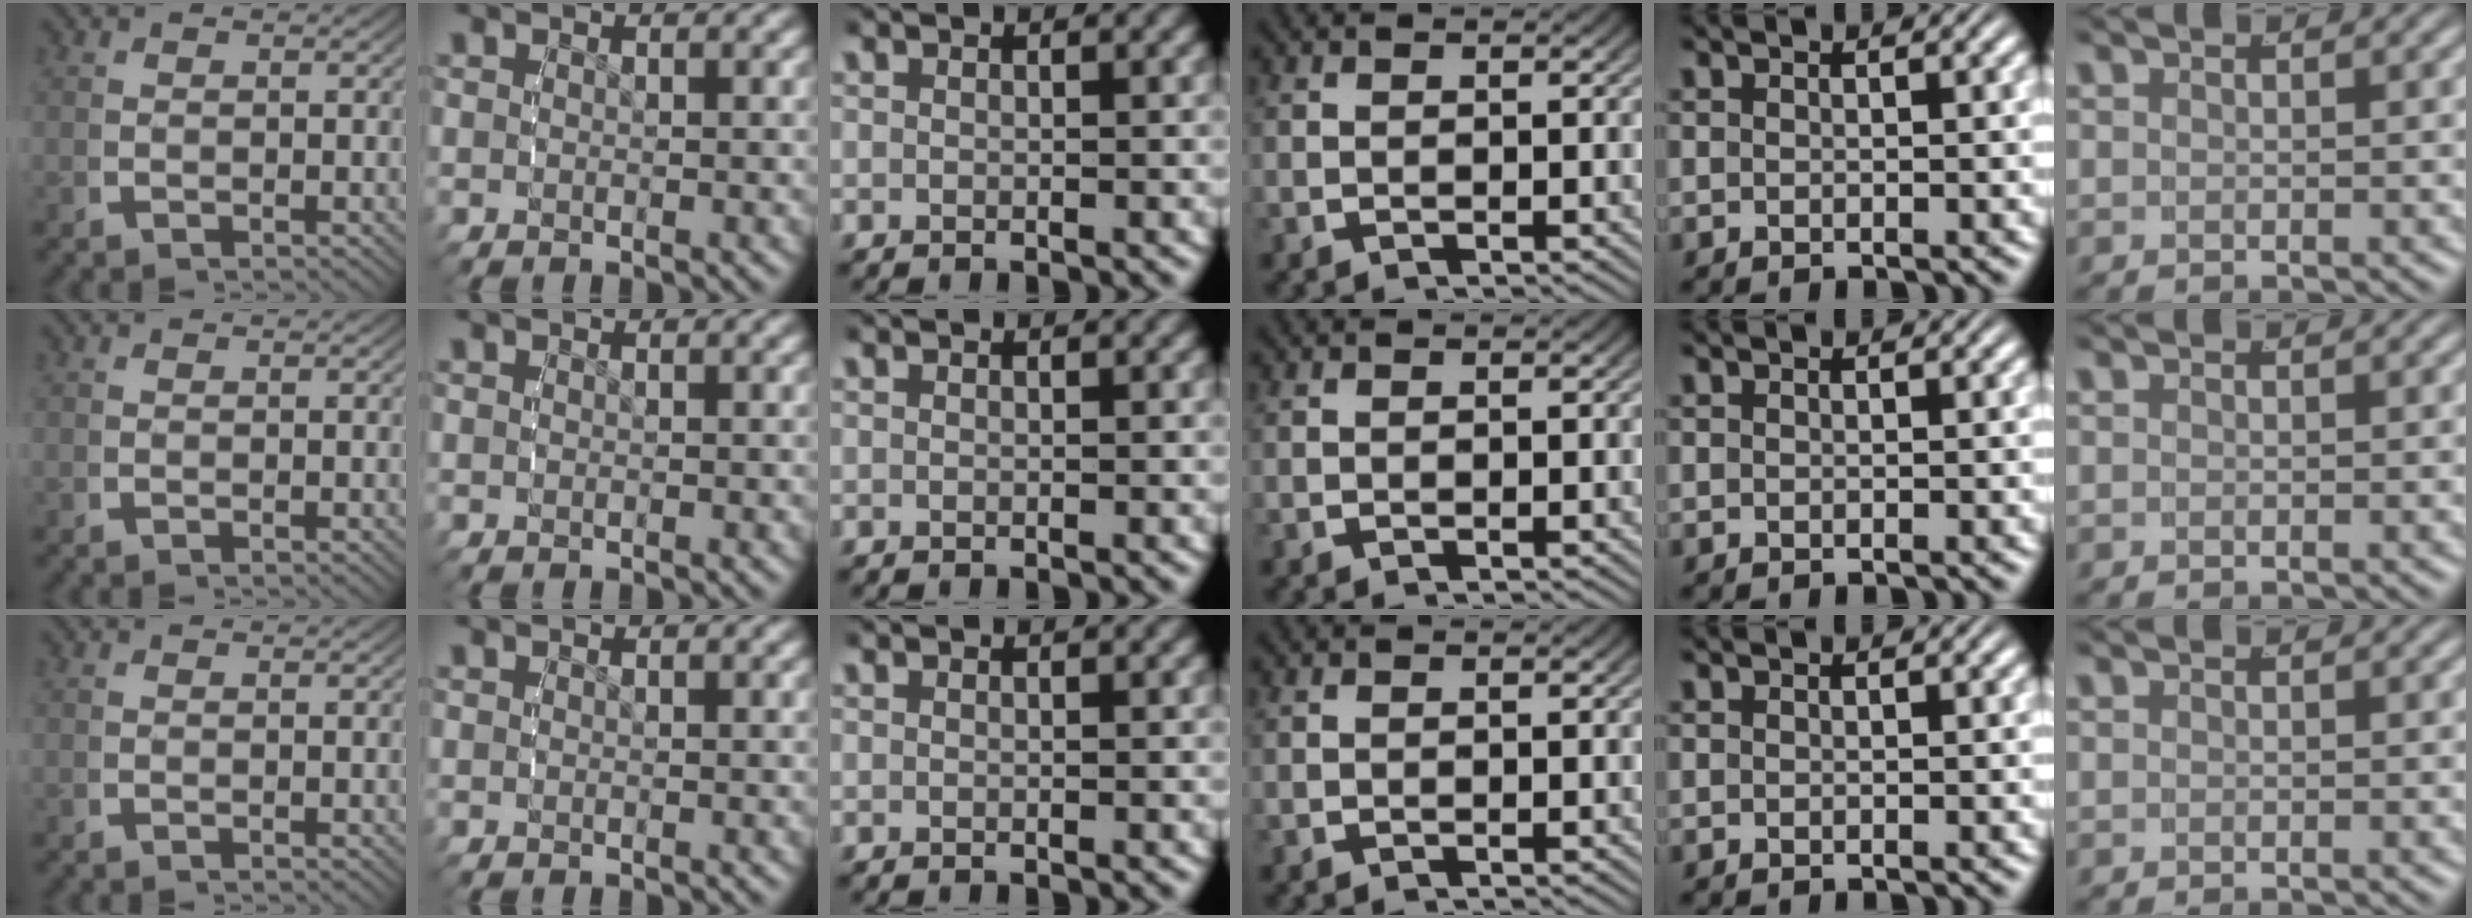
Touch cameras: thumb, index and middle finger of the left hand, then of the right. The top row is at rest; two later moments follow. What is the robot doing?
{"motion": "reach", "object": "string"}